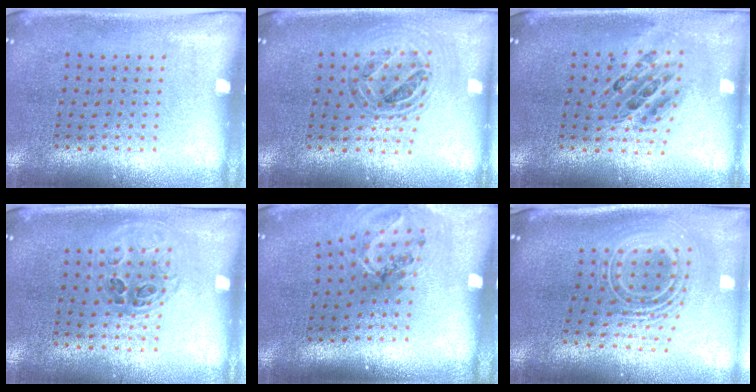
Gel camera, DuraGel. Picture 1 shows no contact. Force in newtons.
{"total": 0.8, "press": 0.8, "slide": 0.1}
{"total": 0.8, "press": 0.8, "slide": 0.1}
{"total": 1.1, "press": 1.0, "slide": 0.5}
{"total": 1.3, "press": 1.1, "slide": 0.7}
{"total": 2.8, "press": 1.9, "slide": 2.1}